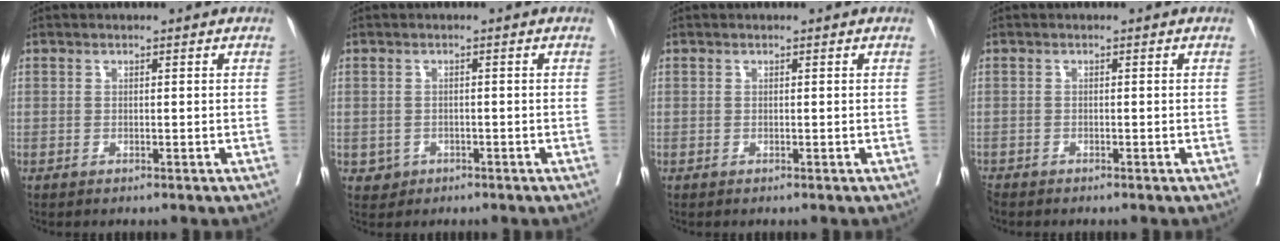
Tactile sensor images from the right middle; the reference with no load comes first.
{"total": 1.7, "force": [-0.7, 1.6, 0.1], "torque": [-0.001, 0.006, -0.007]}
{"total": 0.0}
{"total": 1.6, "force": [-1.5, 0.4, 0.3], "torque": [-0.012, -0.007, -0.027]}